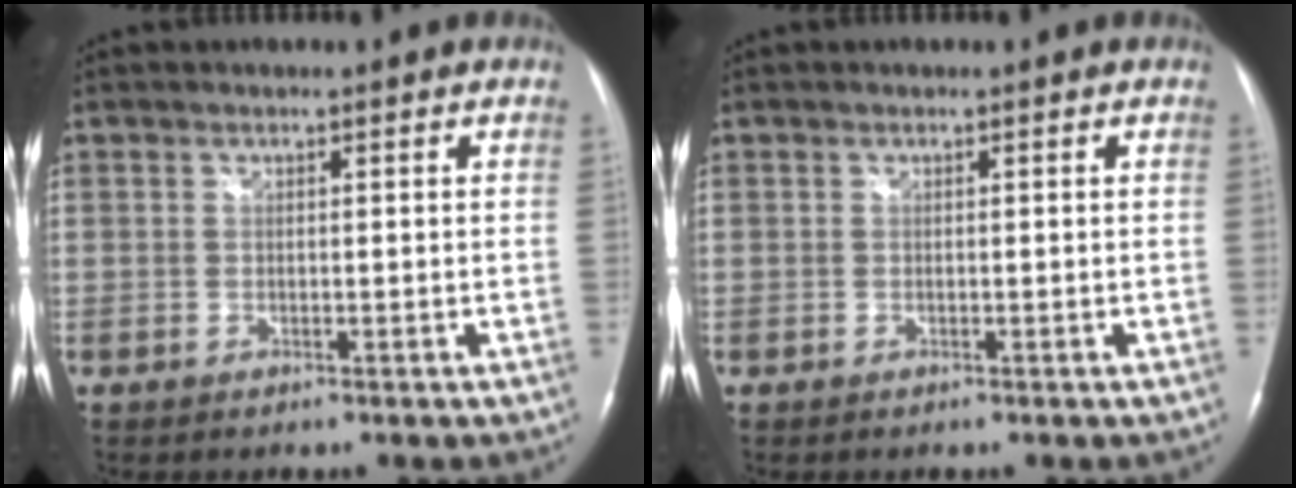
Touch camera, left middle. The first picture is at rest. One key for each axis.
{"total": 0.0}